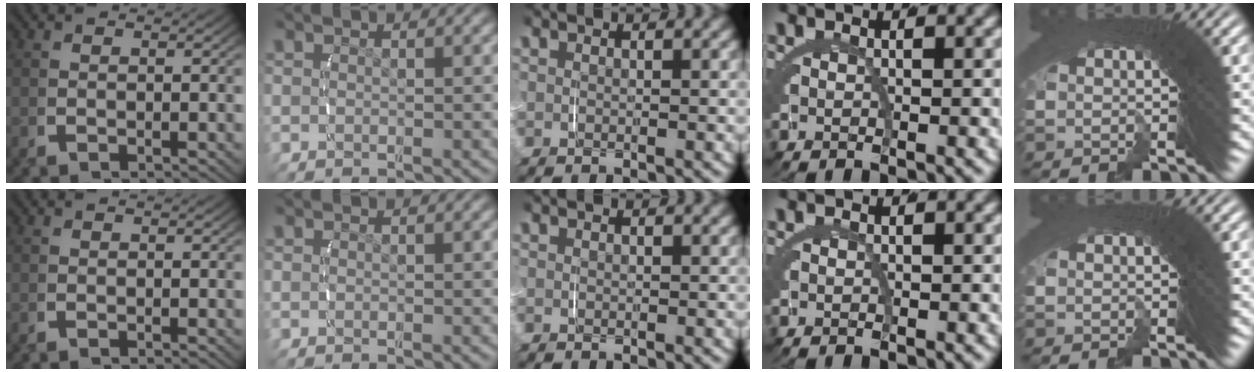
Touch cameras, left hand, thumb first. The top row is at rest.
{}